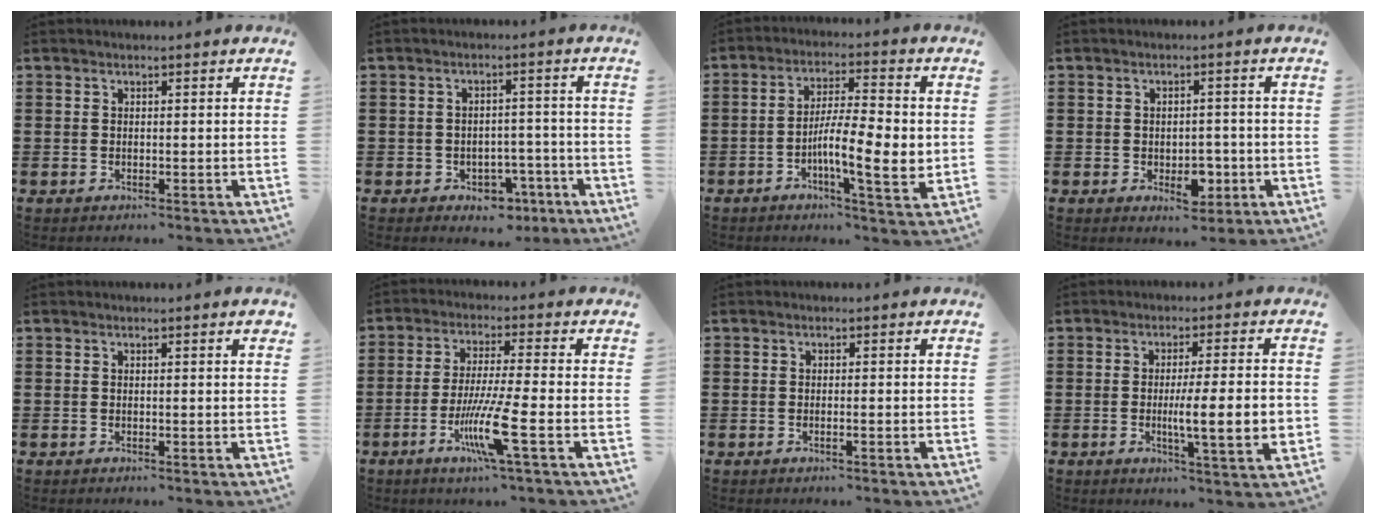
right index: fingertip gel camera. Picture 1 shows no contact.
{"total": 3.5, "force": [-2.5, 2.2, 1.3], "torque": [-0.026, 0.007, -0.049]}
{"total": 10.3, "force": [-1.7, 2.6, 9.8], "torque": [-0.157, -0.001, -0.032]}
{"total": 4.8, "force": [-1.7, 3.0, 3.3], "torque": [-0.047, 0.005, -0.030]}
{"total": 0.6, "force": [0.3, 0.0, 0.6], "torque": [-0.010, 0.002, 0.005]}
{"total": 9.1, "force": [-3.7, 0.2, 8.4], "torque": [-0.164, -0.017, -0.070]}
{"total": 0.6, "force": [-0.3, 0.0, 0.5], "torque": [-0.010, -0.002, -0.006]}
{"total": 8.8, "force": [-1.0, 1.1, 8.6], "torque": [-0.135, -0.014, -0.021]}